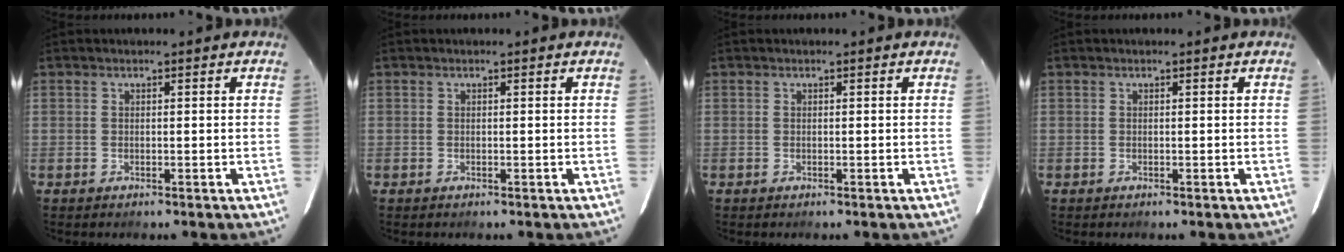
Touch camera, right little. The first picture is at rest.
{"total": 0.0}
{"total": 0.0}
{"total": 0.0}